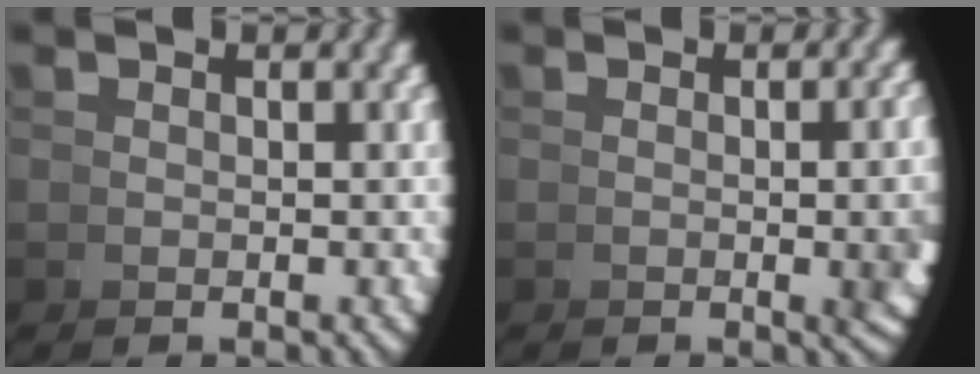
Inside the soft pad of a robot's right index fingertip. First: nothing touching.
{"total": 4.4, "force": [-0.2, 1.5, 4.1], "torque": [-0.037, 0.013, -0.012]}